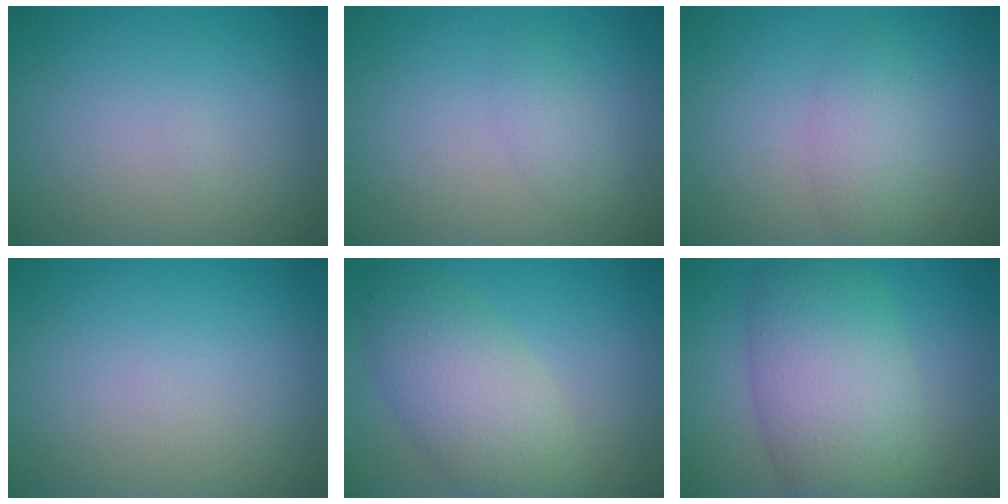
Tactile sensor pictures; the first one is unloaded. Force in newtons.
{"total": 1.3, "press": 1.3, "slide": 0.1}
{"total": 2.7, "press": 2.7, "slide": 0.1}
{"total": 0.0}
{"total": 6.4, "press": 6.3, "slide": 0.5}
{"total": 8.9, "press": 8.9, "slide": 0.5}